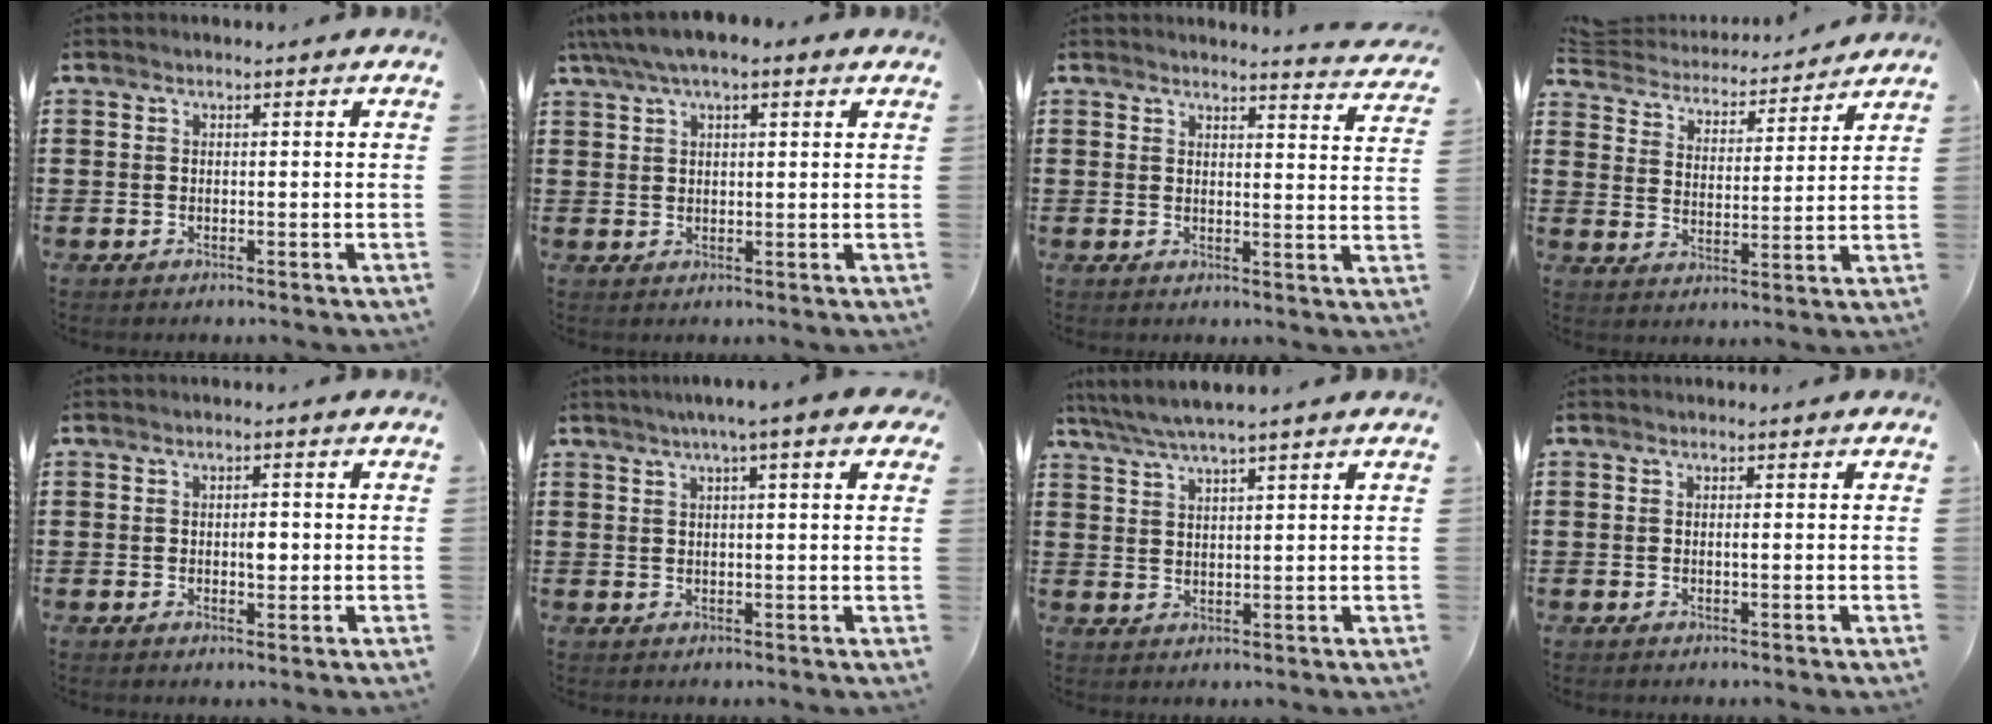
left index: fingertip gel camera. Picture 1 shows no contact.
{"total": 3.8, "force": [2.5, 1.2, 2.7], "torque": [-0.057, 0.006, 0.044]}
{"total": 3.1, "force": [3.0, -0.4, 0.5], "torque": [-0.014, -0.020, 0.052]}
{"total": 3.9, "force": [3.9, 0.5, 0.1], "torque": [-0.028, -0.030, 0.061]}
{"total": 1.8, "force": [0.0, 1.0, 1.5], "torque": [-0.020, 0.002, -0.004]}
{"total": 4.5, "force": [2.3, 0.0, 3.8], "torque": [-0.077, 0.006, 0.039]}
{"total": 3.8, "force": [3.1, -0.2, 2.1], "torque": [-0.049, -0.009, 0.056]}
{"total": 0.0}